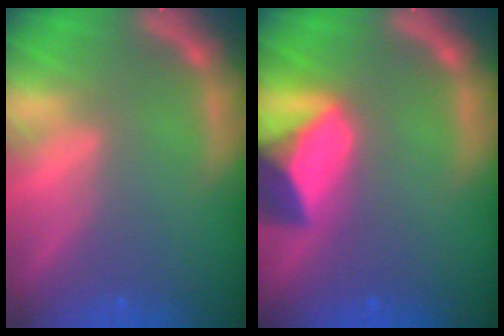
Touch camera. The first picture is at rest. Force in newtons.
{"total": 8.0}